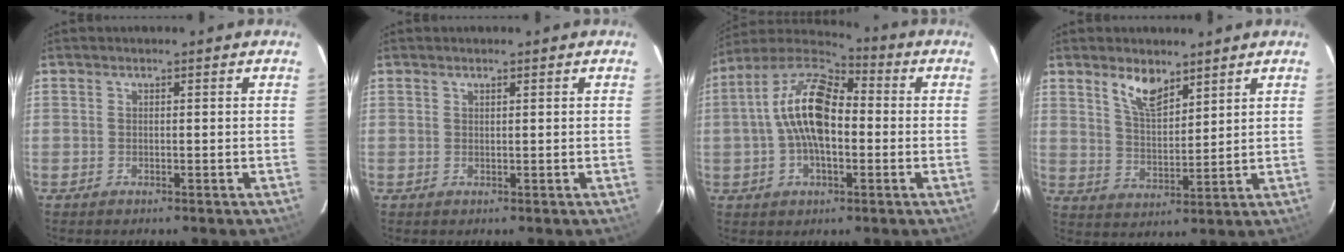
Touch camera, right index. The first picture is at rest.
{"total": 0.5, "force": [0.4, 0.0, 0.3], "torque": [-0.004, 0.001, 0.009]}
{"total": 14.4, "force": [-0.3, 7.0, 12.5], "torque": [-0.242, 0.019, -0.014]}
{"total": 7.0, "force": [4.9, 2.7, 4.2], "torque": [-0.074, 0.002, 0.095]}